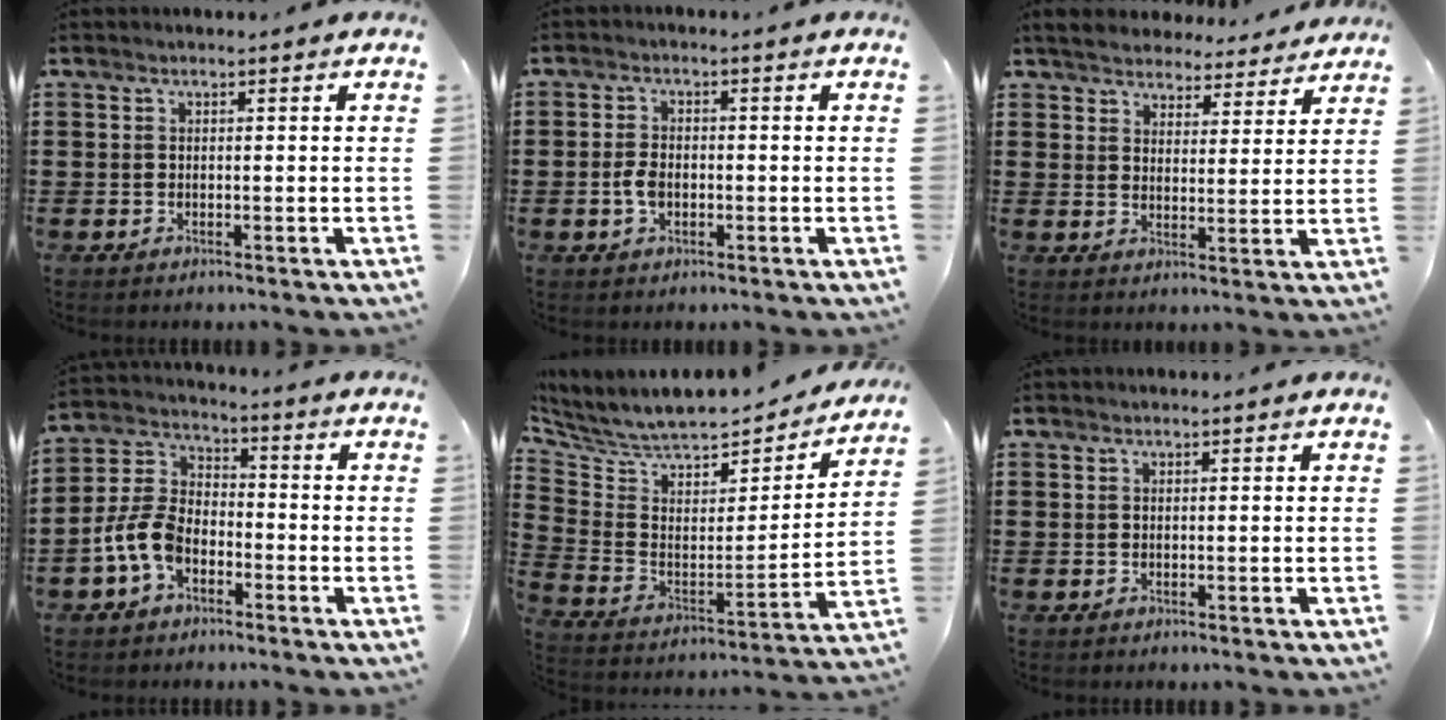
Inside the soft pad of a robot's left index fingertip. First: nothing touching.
{"total": 3.3, "force": [-0.6, 1.9, 2.6], "torque": [-0.064, -0.004, -0.015]}
{"total": 4.7, "force": [4.6, 0.6, 0.6], "torque": [-0.035, -0.024, 0.080]}
{"total": 7.5, "force": [-3.6, 4.4, 4.9], "torque": [-0.137, -0.003, -0.078]}
{"total": 6.4, "force": [5.8, 1.9, 1.9], "torque": [-0.072, -0.055, 0.096]}
{"total": 0.0}